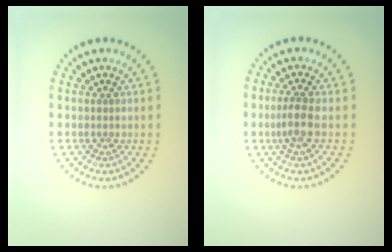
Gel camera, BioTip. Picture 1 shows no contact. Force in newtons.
{"total": 2.1, "press": 1.8, "slide": 1.1}